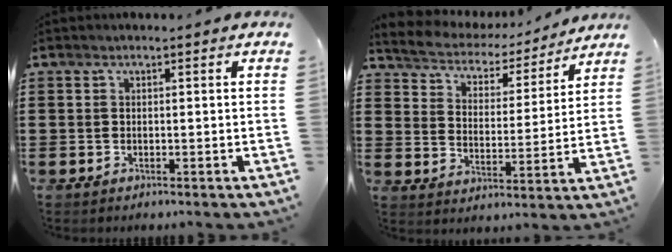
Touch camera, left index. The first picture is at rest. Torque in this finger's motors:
{"motor_torque": [1.53, -0.61, 0.24, 0.05]}